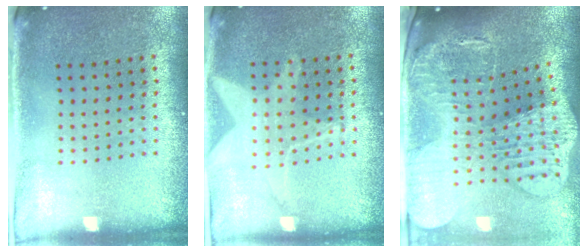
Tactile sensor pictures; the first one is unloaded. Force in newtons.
{"total": 1.5, "press": 1.4, "slide": 0.5}
{"total": 4.5, "press": 3.3, "slide": 3.0}